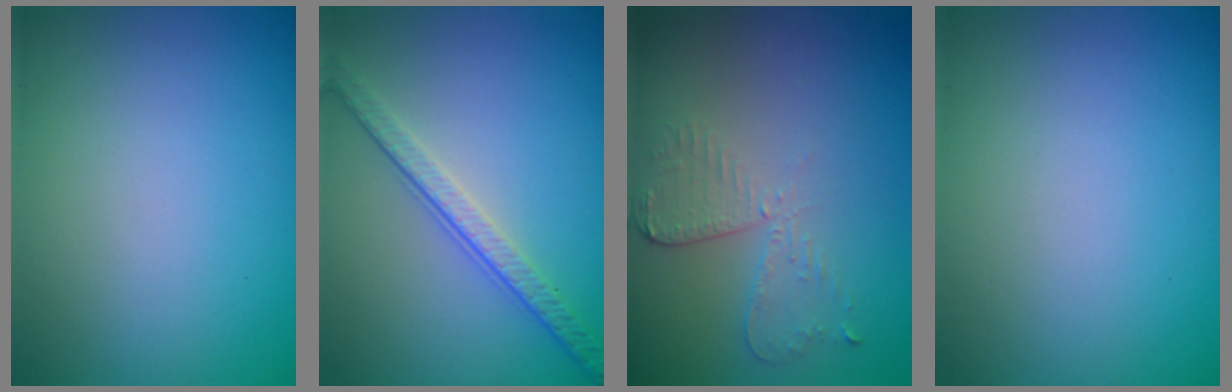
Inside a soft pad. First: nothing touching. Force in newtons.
{"total": 3.8, "press": 2.8, "slide": 2.6}
{"total": 2.6, "press": 2.3, "slide": 1.3}
{"total": 0.0}